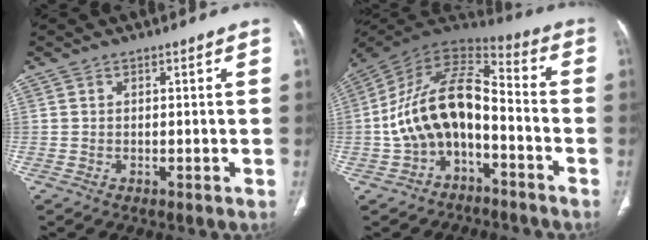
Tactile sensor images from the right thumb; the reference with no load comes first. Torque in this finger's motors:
{"motor_torque": [-0.29, 0.97, 1.71, -1.06, 0.56]}